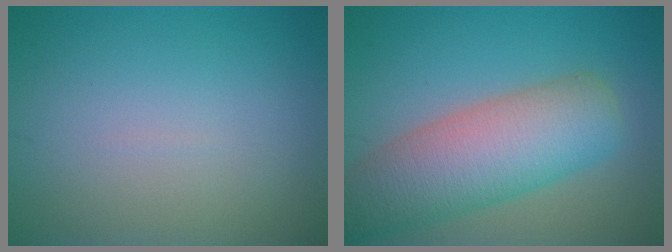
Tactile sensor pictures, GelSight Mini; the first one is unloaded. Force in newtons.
{"total": 8.6, "press": 8.6, "slide": 0.5}